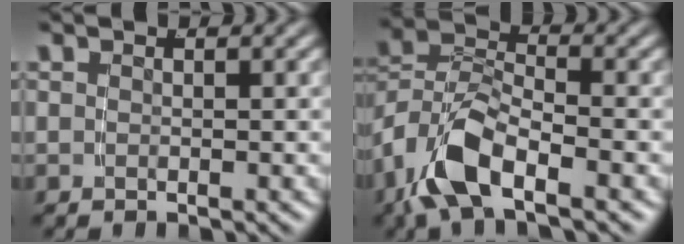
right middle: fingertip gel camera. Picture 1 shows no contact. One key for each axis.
{"total": 7.6, "fx": -2.7, "fy": 5.2, "fz": 4.8, "tx": -0.113, "ty": -0.021, "tz": -0.051}